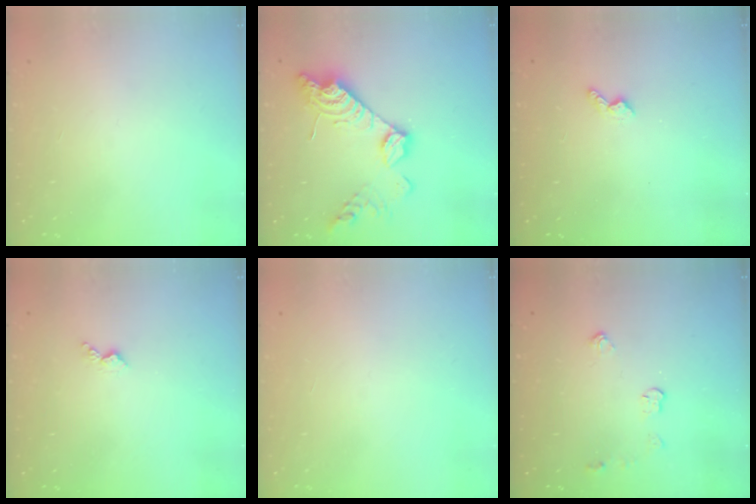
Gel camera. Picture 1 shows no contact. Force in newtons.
{"total": 16.6, "press": 16.6, "slide": 1.2}
{"total": 3.5, "press": 3.5, "slide": 0.5}
{"total": 2.7, "press": 2.6, "slide": 0.5}
{"total": 0.0}
{"total": 4.4, "press": 4.3, "slide": 0.5}